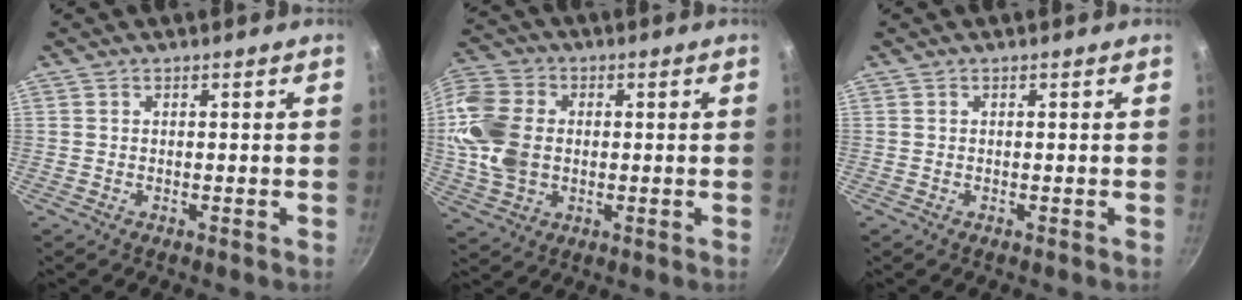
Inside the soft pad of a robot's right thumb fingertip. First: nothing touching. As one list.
[{"total": 15.7, "force": [0.4, 11.9, 10.1], "torque": [-0.200, 0.011, 0.001]}, {"total": 0.0}]